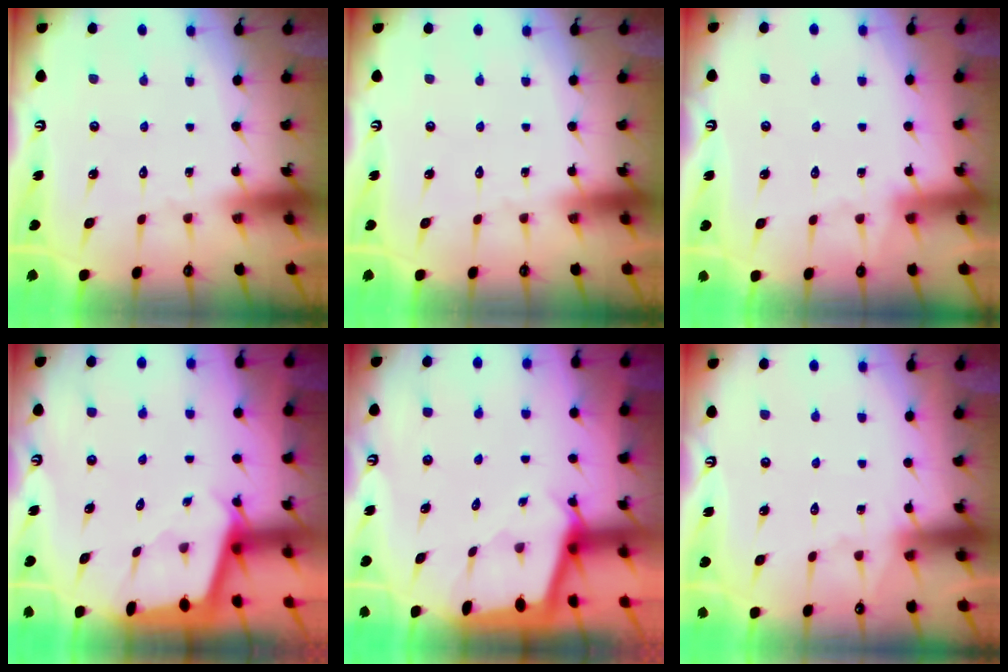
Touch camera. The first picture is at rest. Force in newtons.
{"total": 0.0}
{"total": 2.5, "press": 2.5, "slide": 0.4}
{"total": 1.9, "press": 1.9, "slide": 0.1}
{"total": 1.6, "press": 1.6, "slide": 0.2}
{"total": 4.0, "press": 3.9, "slide": 0.6}